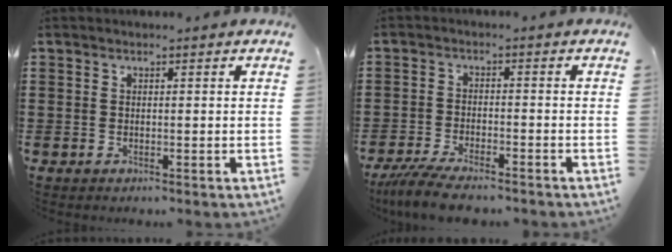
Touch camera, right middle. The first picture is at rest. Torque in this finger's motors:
{"motor_torque": [1.51, -0.39, 0.48, 0.15]}